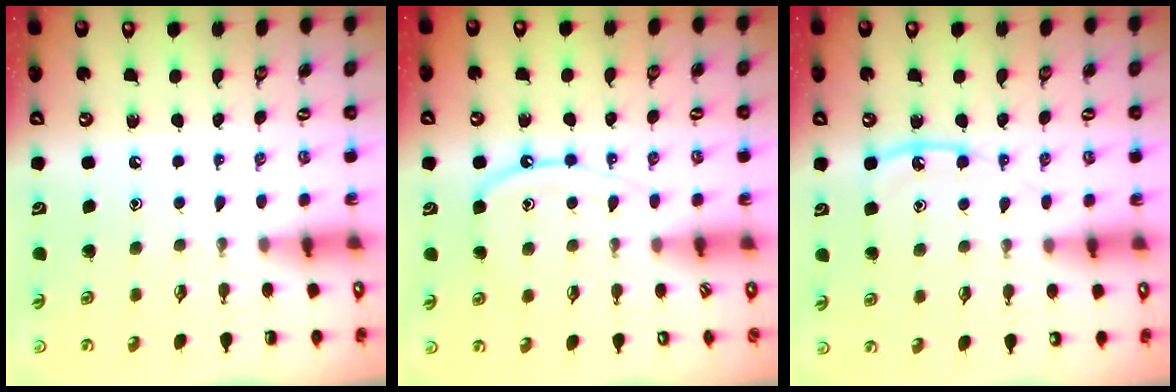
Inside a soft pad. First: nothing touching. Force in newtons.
{"total": 10.3, "press": 10.2, "slide": 0.8}
{"total": 9.1, "press": 9.1, "slide": 0.8}